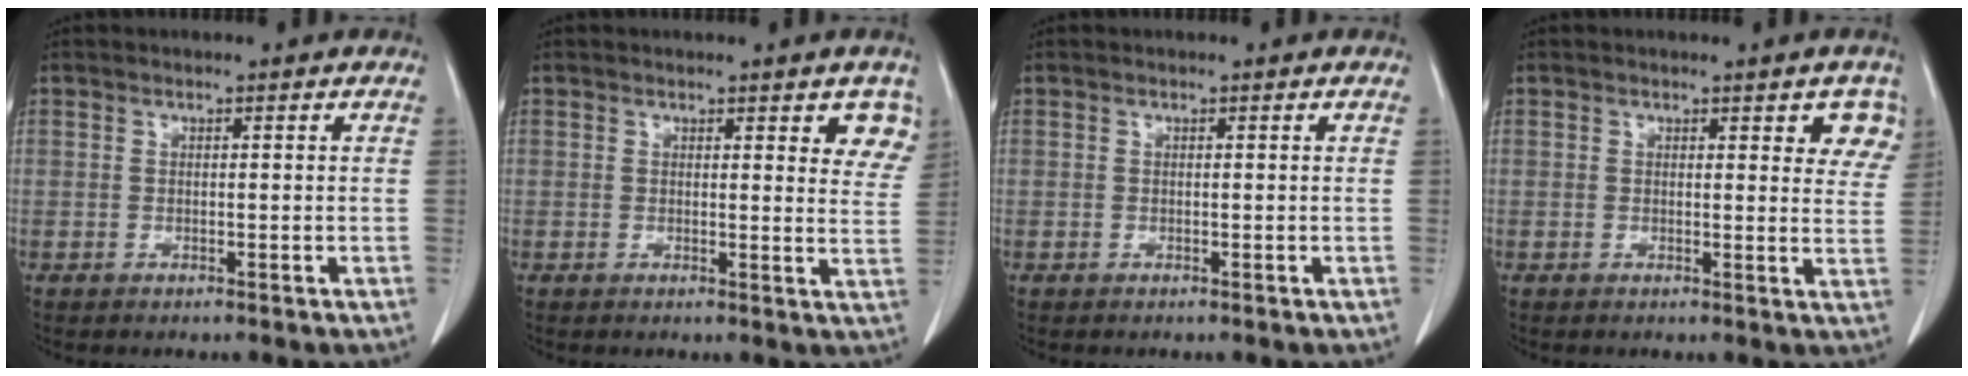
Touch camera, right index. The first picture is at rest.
{"total": 5.7, "force": [3.5, 1.7, 4.2], "torque": [-0.035, -0.012, 0.026]}
{"total": 0.0}
{"total": 5.4, "force": [3.1, 1.9, 4.1], "torque": [-0.032, -0.007, 0.024]}